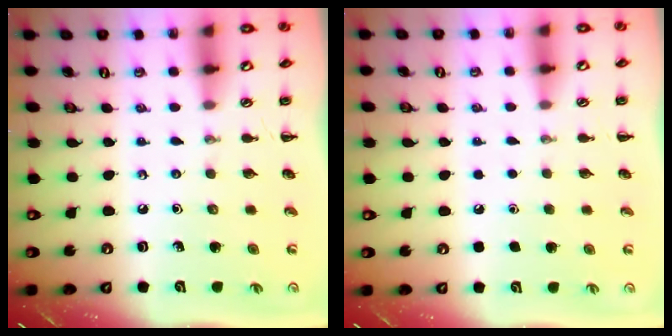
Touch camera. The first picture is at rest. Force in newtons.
{"total": 1.7, "press": 1.7, "slide": 0.1}